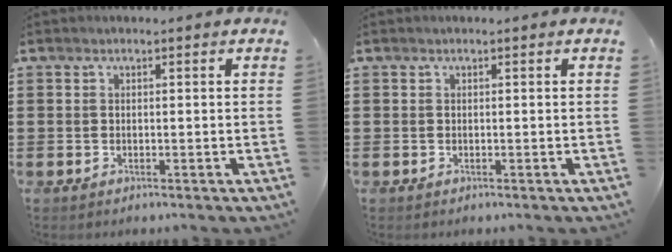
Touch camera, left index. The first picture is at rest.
{"total": 0.0}